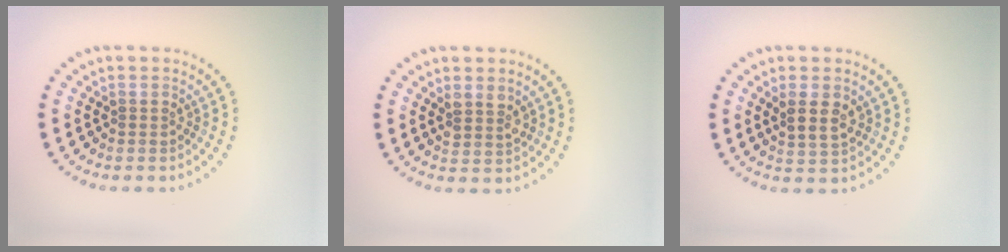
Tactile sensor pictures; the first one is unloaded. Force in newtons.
{"total": 1.7, "press": 1.5, "slide": 0.8}
{"total": 2.4, "press": 2.2, "slide": 0.9}